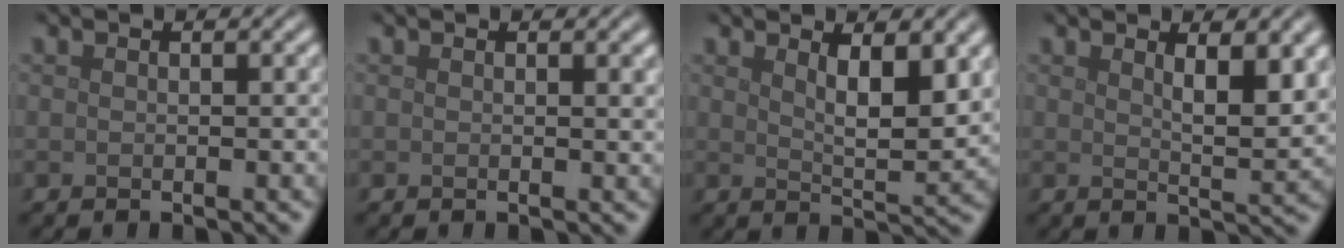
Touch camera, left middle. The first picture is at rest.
{"total": 0.7, "force": [0.4, 0.0, 0.5], "torque": [-0.003, 0.000, 0.006]}
{"total": 4.4, "force": [2.0, 1.2, 3.7], "torque": [-0.061, -0.010, 0.037]}
{"total": 4.2, "force": [1.9, 1.1, 3.5], "torque": [-0.050, -0.006, 0.033]}